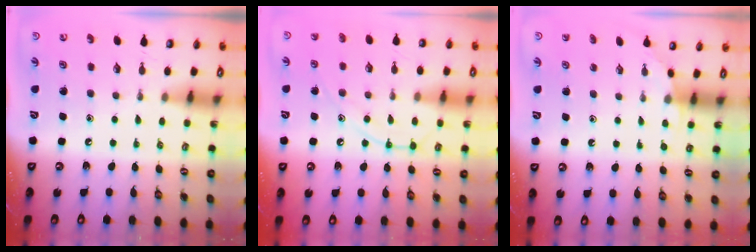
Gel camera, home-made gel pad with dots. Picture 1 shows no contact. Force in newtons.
{"total": 12.0, "press": 12.0, "slide": 1.0}
{"total": 2.7, "press": 2.7, "slide": 0.1}